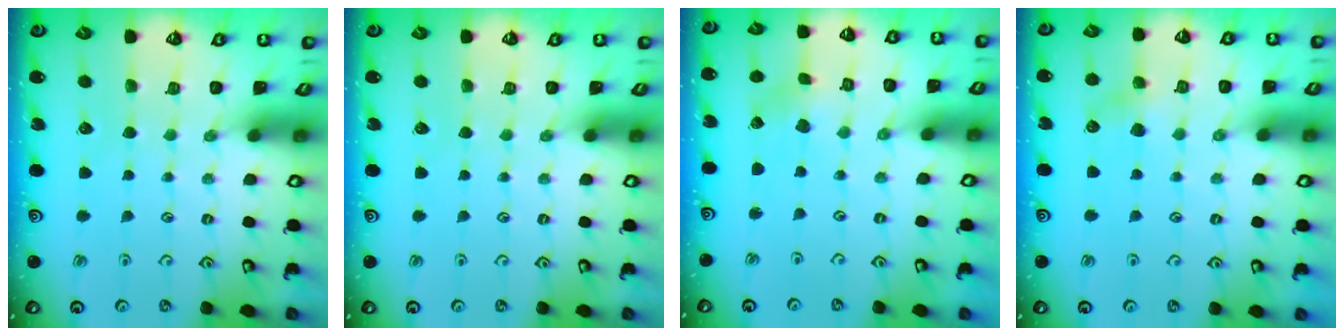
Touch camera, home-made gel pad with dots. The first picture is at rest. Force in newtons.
{"total": 0.0}
{"total": 2.2, "press": 2.2, "slide": 0.4}
{"total": 4.4, "press": 4.3, "slide": 0.5}